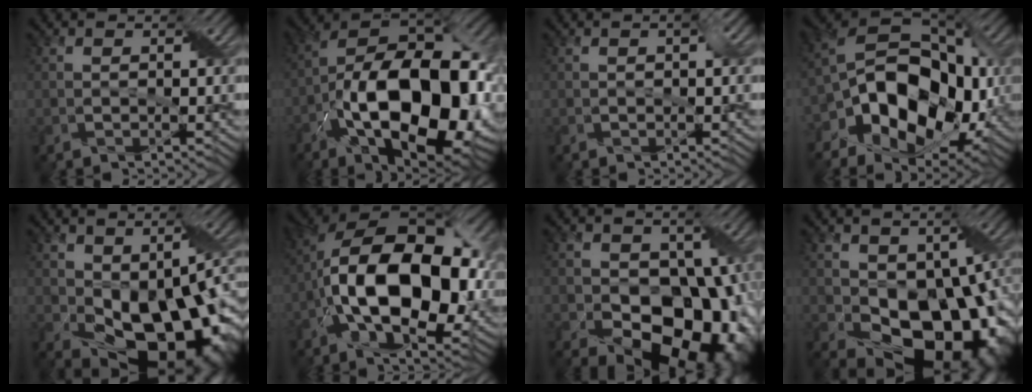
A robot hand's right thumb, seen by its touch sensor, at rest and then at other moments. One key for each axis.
{"total": 20.6, "fx": -6.2, "fy": 10.6, "fz": 16.6, "tx": -0.297, "ty": -0.027, "tz": -0.099}
{"total": 1.3, "fx": 0.2, "fy": 0.3, "fz": 1.2, "tx": -0.022, "ty": 0.004, "tz": 0.002}
{"total": 17.2, "fx": -4.7, "fy": 11.3, "fz": 12.1, "tx": -0.216, "ty": -0.017, "tz": -0.078}
{"total": 15.2, "fx": -2.9, "fy": 8.7, "fz": 12.2, "tx": -0.177, "ty": -0.031, "tz": -0.037}
{"total": 18.5, "fx": -2.3, "fy": 9.9, "fz": 15.4, "tx": -0.266, "ty": 0.002, "tz": -0.048}
{"total": 17.2, "fx": -5.4, "fy": 12.3, "fz": 10.8, "tx": -0.132, "ty": -0.023, "tz": -0.088}
{"total": 14.4, "fx": -2.6, "fy": 9.6, "fz": 10.4, "tx": -0.142, "ty": -0.038, "tz": -0.033}